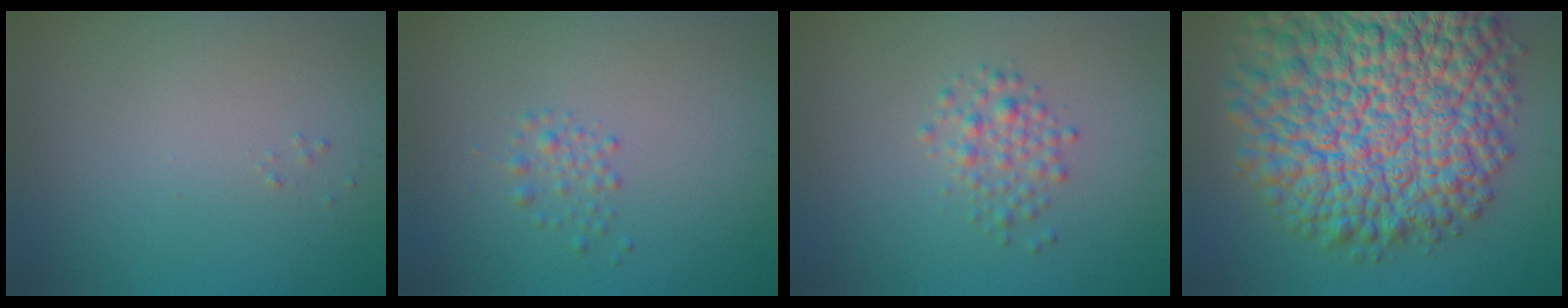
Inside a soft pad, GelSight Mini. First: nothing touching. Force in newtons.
{"total": 1.2, "press": 1.2, "slide": 0.0}
{"total": 2.0, "press": 2.0, "slide": 0.0}
{"total": 16.9, "press": 16.9, "slide": 0.7}